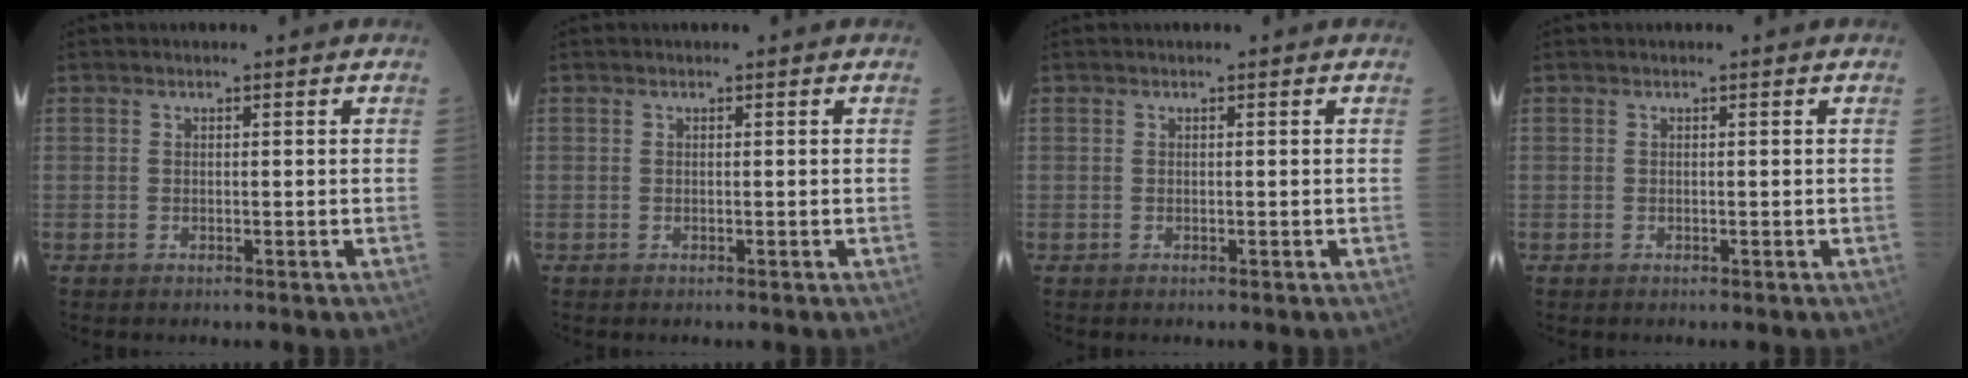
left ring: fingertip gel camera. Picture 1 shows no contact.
{"total": 0.0}
{"total": 0.0}
{"total": 0.0}